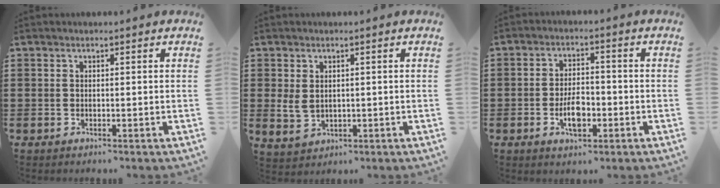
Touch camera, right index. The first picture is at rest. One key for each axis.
{"total": 2.7, "fx": 0.7, "fy": 2.0, "fz": 1.6, "tx": -0.046, "ty": 0.004, "tz": 0.012}
{"total": 5.2, "fx": -1.6, "fy": 2.5, "fz": 4.2, "tx": -0.072, "ty": 0.003, "tz": -0.031}